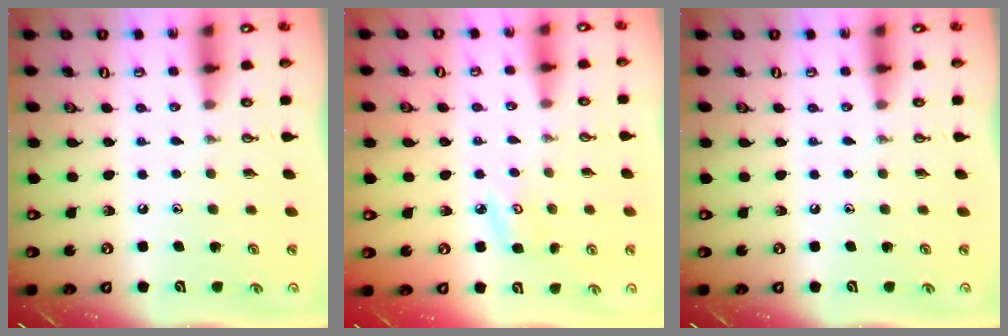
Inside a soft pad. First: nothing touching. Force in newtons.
{"total": 5.4, "press": 5.4, "slide": 0.5}
{"total": 0.0}